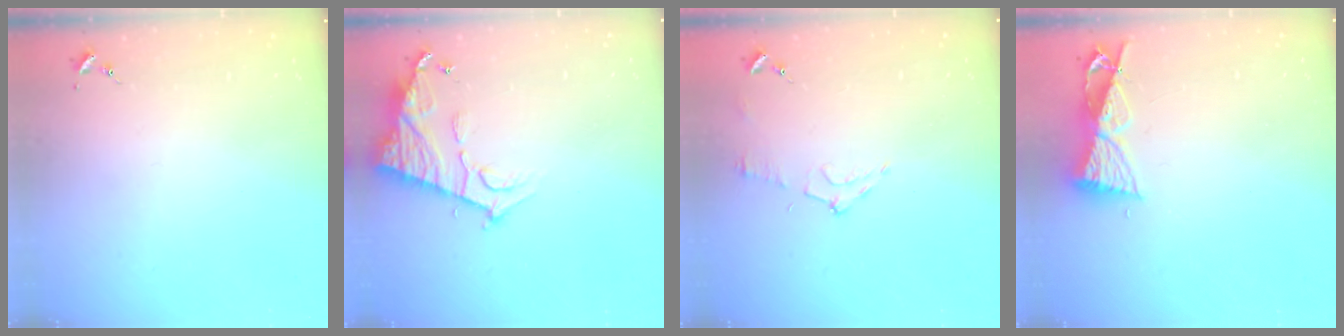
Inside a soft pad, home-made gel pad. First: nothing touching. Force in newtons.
{"total": 11.7, "press": 11.6, "slide": 0.8}
{"total": 7.4, "press": 7.4, "slide": 0.7}
{"total": 8.7, "press": 8.6, "slide": 1.0}